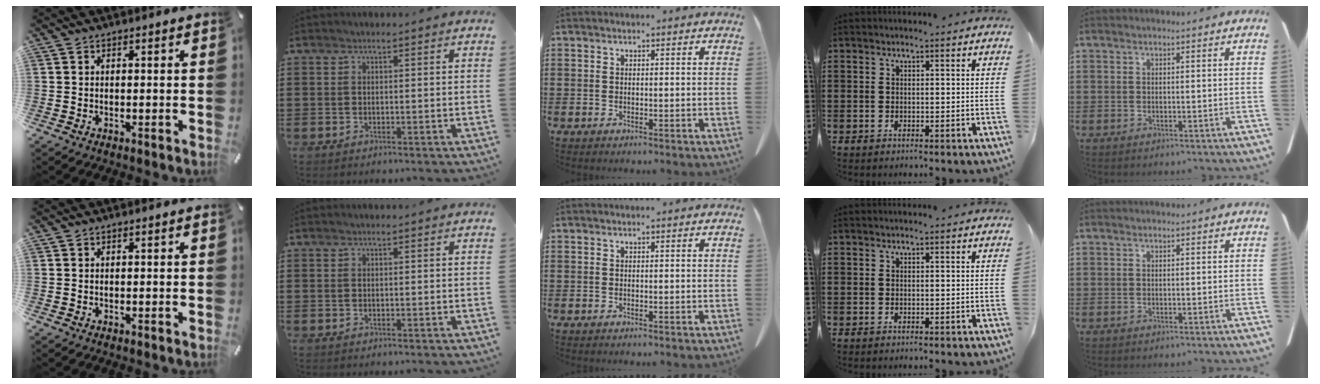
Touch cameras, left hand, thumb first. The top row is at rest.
{}